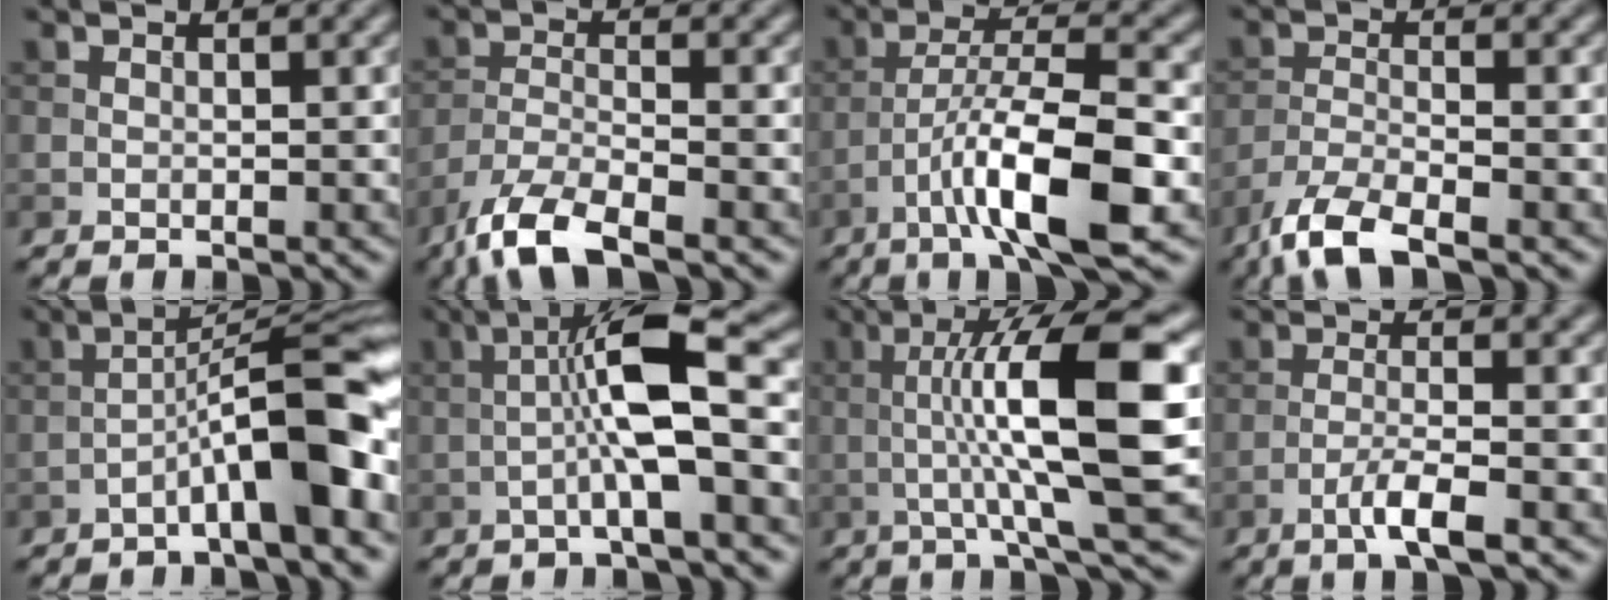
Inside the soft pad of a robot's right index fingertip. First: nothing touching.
{"total": 6.6, "force": [-4.9, 1.7, 4.2], "torque": [-0.084, -0.011, -0.099]}
{"total": 9.4, "force": [-4.2, 1.9, 8.2], "torque": [-0.139, 0.014, -0.076]}
{"total": 5.6, "force": [-4.2, 1.3, 3.4], "torque": [-0.071, -0.010, -0.088]}
{"total": 8.7, "force": [-3.6, 1.2, 7.9], "torque": [-0.116, 0.031, -0.062]}
{"total": 7.3, "force": [-0.9, 1.0, 7.2], "torque": [-0.123, 0.023, -0.023]}
{"total": 11.2, "force": [0.2, 1.9, 11.0], "torque": [-0.157, 0.011, 0.001]}
{"total": 3.3, "force": [-1.6, 0.3, 2.8], "torque": [-0.051, 0.007, -0.040]}